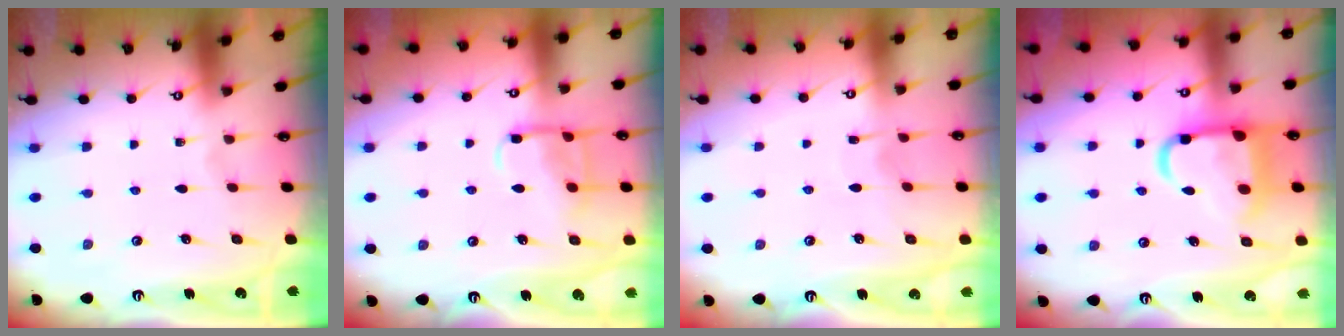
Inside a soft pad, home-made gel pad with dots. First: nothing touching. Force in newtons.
{"total": 10.2, "press": 10.2, "slide": 1.0}
{"total": 3.8, "press": 3.8, "slide": 0.4}
{"total": 13.4, "press": 13.3, "slide": 1.7}